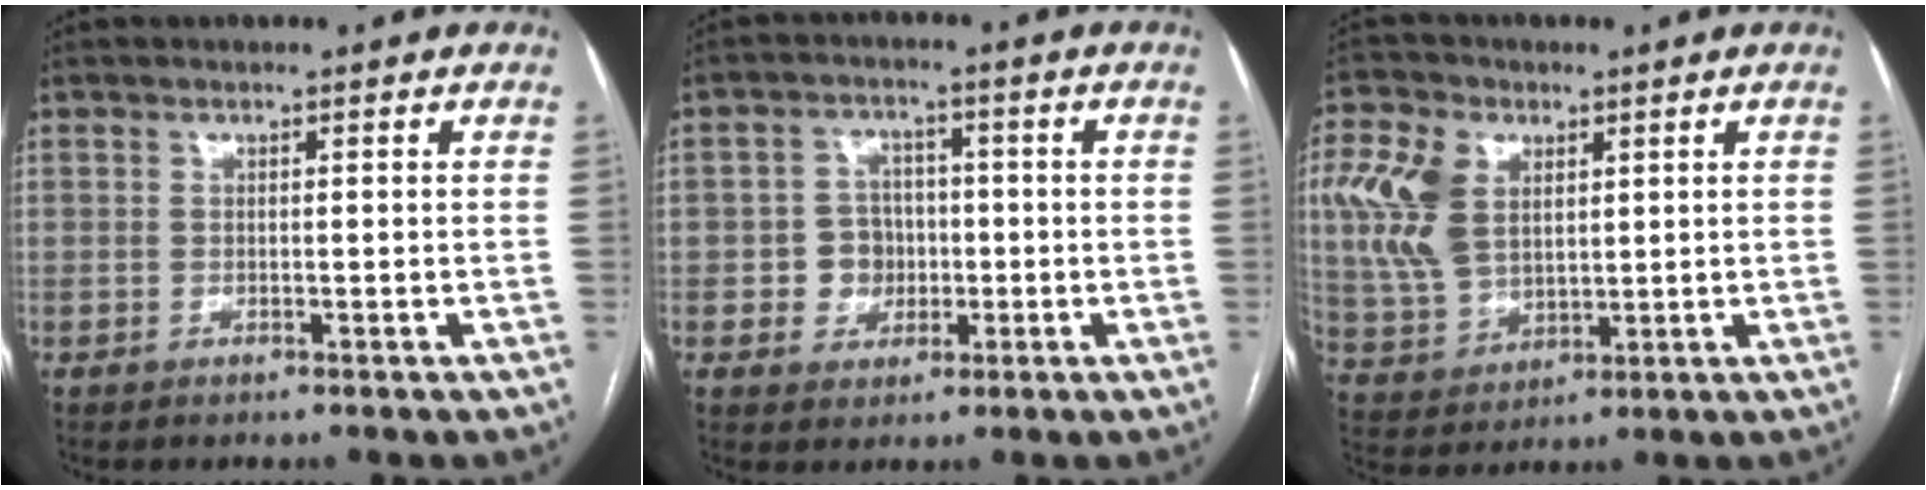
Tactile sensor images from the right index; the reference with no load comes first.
{"total": 5.3, "force": [-0.8, 4.9, 1.7], "torque": [-0.028, 0.016, -0.007]}
{"total": 11.5, "force": [3.5, 7.7, 7.9], "torque": [-0.191, 0.023, 0.077]}